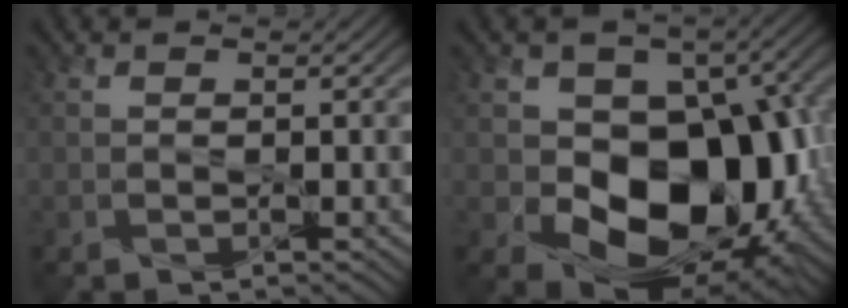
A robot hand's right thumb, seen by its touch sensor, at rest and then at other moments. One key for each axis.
{"total": 14.4, "fx": -2.3, "fy": 10.0, "fz": 10.1, "tx": -0.135, "ty": -0.018, "tz": -0.039}